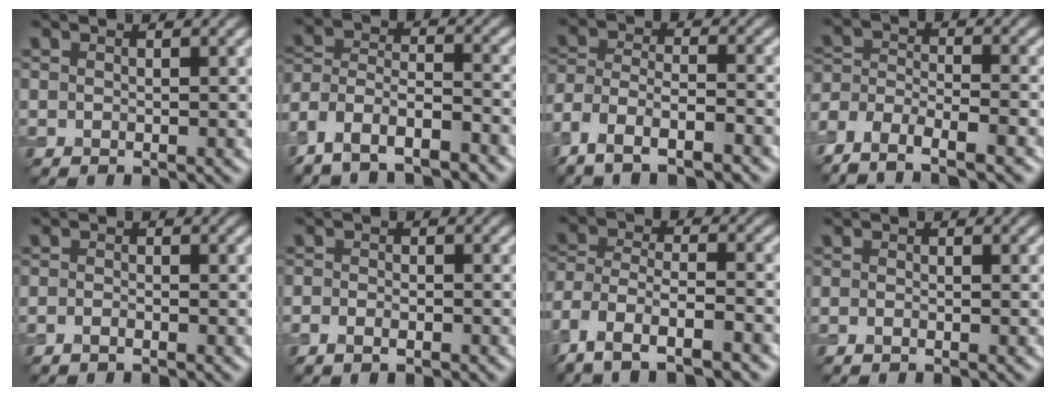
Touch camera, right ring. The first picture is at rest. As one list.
[{"total": 6.9, "force": [-5.8, 2.5, 2.7], "torque": [-0.048, -0.003, -0.111]}, {"total": 7.0, "force": [-5.6, 2.7, 3.4], "torque": [-0.049, -0.005, -0.099]}, {"total": 6.8, "force": [-5.6, 2.7, 2.6], "torque": [-0.035, 0.001, -0.099]}, {"total": 0.5, "force": [-0.5, 0.0, 0.1], "torque": [-0.002, 0.000, -0.012]}, {"total": 1.3, "force": [-0.9, 0.7, 0.6], "torque": [-0.006, 0.002, -0.020]}, {"total": 8.6, "force": [-6.8, 3.3, 4.2], "torque": [-0.072, -0.006, -0.109]}, {"total": 0.0}]